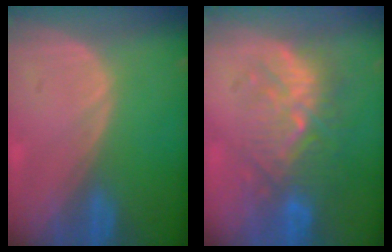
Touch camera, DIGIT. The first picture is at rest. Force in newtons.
{"total": 9.5, "press": 9.0, "slide": 3.0}